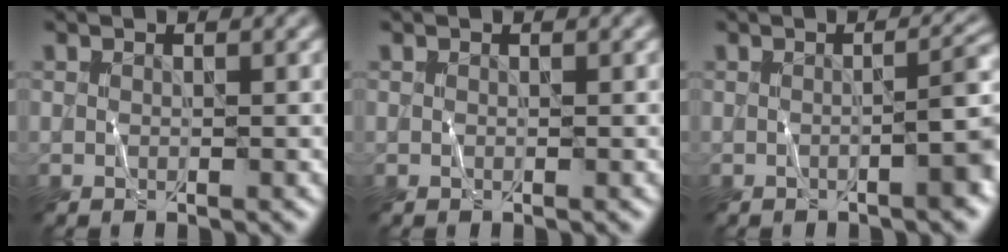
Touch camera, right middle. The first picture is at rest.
{"total": 0.0}
{"total": 3.9, "force": [-0.9, 0.8, 3.7], "torque": [-0.043, 0.013, -0.016]}